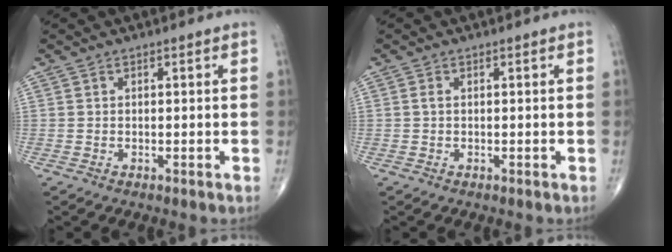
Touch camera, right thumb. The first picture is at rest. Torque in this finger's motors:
{"motor_torque": [-0.05, -0.06, 0.19, 0.18, 0.04]}